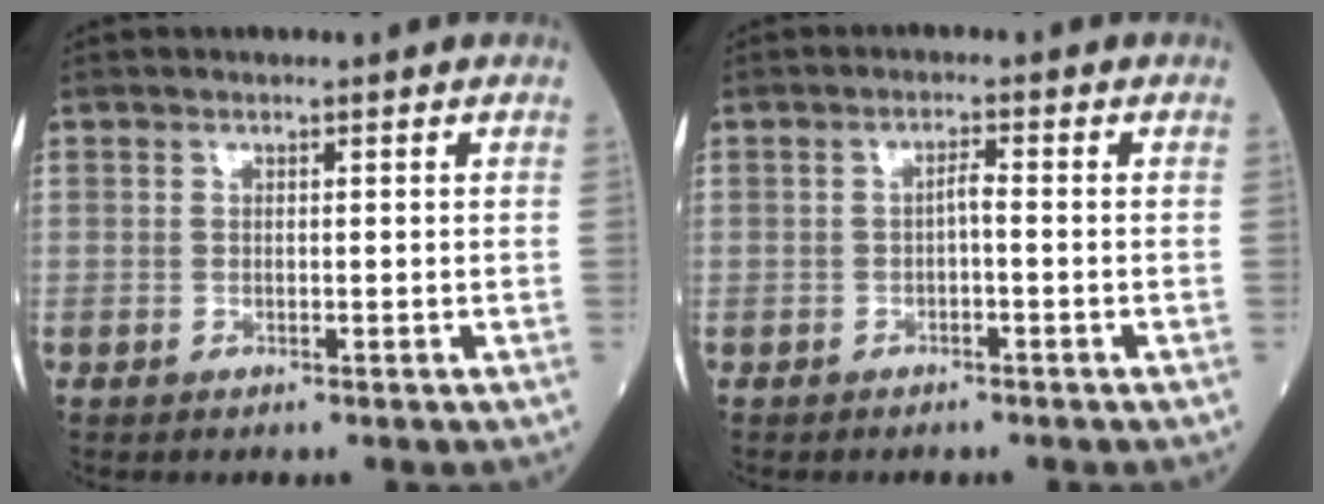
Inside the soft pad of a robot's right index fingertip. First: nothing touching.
{"total": 1.6, "force": [-0.4, 0.2, 1.5], "torque": [-0.023, 0.004, -0.009]}